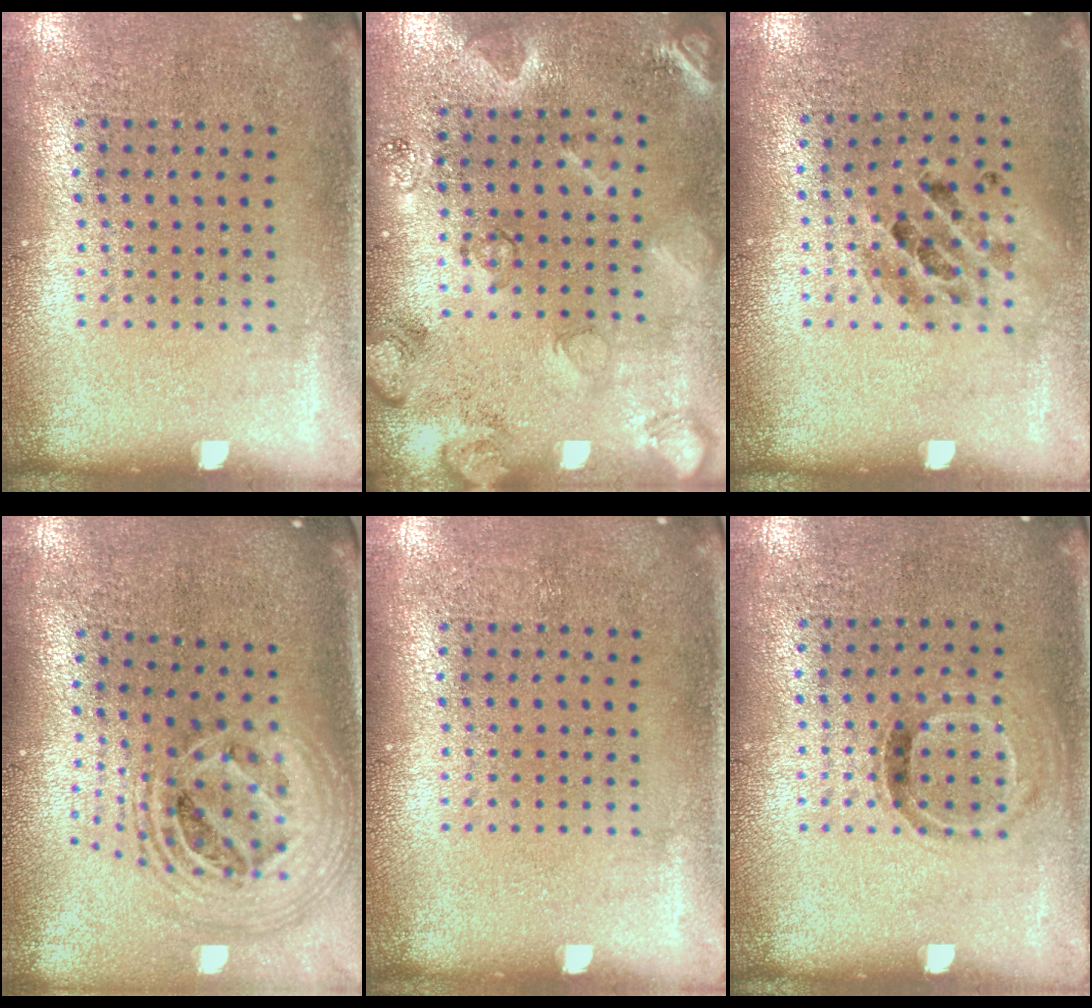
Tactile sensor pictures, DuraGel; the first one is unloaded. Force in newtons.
{"total": 2.1, "press": 2.1, "slide": 0.5}
{"total": 1.1, "press": 1.0, "slide": 0.2}
{"total": 2.5, "press": 1.9, "slide": 1.7}
{"total": 0.0}
{"total": 0.8, "press": 0.7, "slide": 0.4}